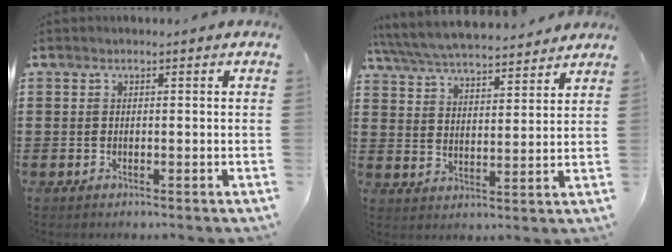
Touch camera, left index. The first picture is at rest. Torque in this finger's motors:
{"motor_torque": [2.14, 0.00, 1.05, 0.21]}